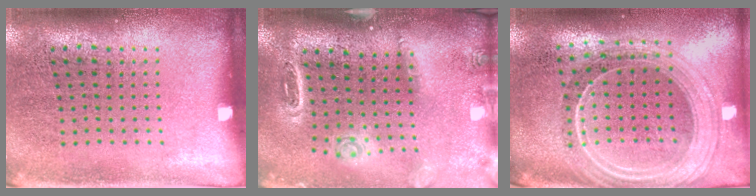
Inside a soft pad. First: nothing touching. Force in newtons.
{"total": 1.5, "press": 1.5, "slide": 0.3}
{"total": 2.3, "press": 2.0, "slide": 1.2}